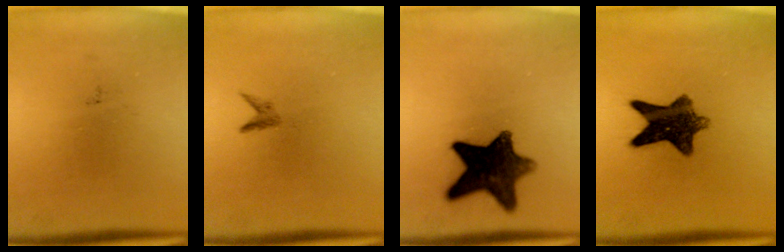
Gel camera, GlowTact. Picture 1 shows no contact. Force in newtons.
{"total": 0.8}
{"total": 12.2}
{"total": 9.5}